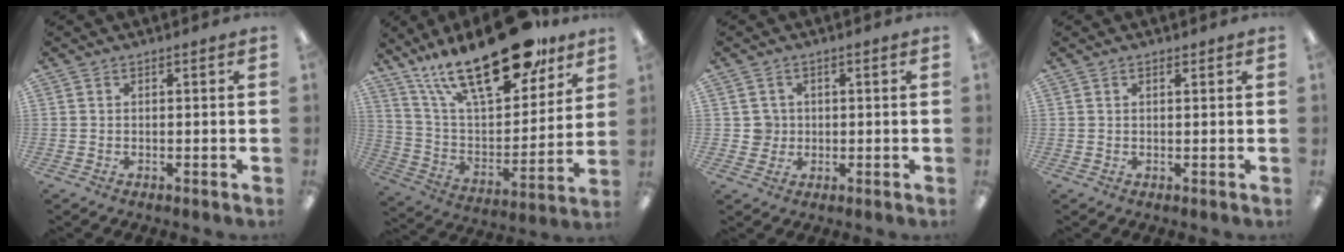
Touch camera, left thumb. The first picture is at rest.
{"total": 27.1, "force": [18.5, 10.3, 16.9], "torque": [-0.281, -0.101, 0.313]}
{"total": 3.2, "force": [0.4, 3.1, 0.2], "torque": [-0.004, 0.003, 0.004]}
{"total": 0.8, "force": [0.6, 0.3, 0.5], "torque": [-0.003, -0.002, 0.009]}